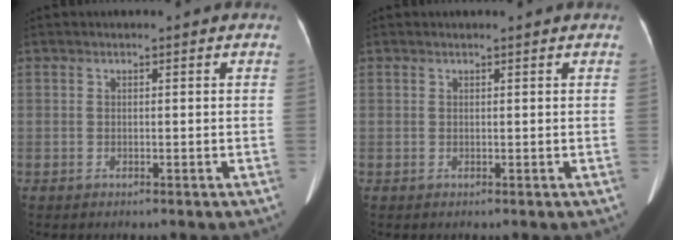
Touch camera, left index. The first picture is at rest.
{"total": 1.3, "force": [1.2, 0.1, 0.3], "torque": [-0.011, 0.011, 0.019]}